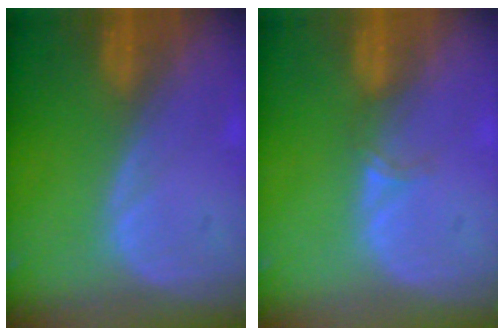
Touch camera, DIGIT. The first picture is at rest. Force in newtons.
{"total": 1.6, "press": 1.3, "slide": 1.1}